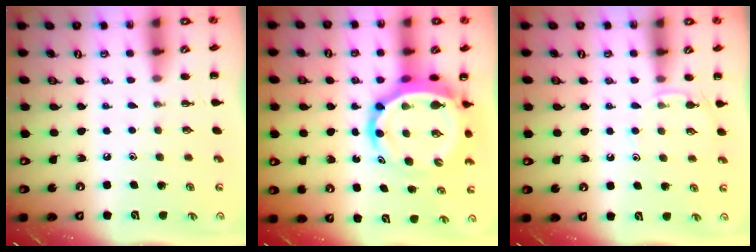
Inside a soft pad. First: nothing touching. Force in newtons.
{"total": 10.3, "press": 9.8, "slide": 3.2}
{"total": 5.4, "press": 5.2, "slide": 1.4}